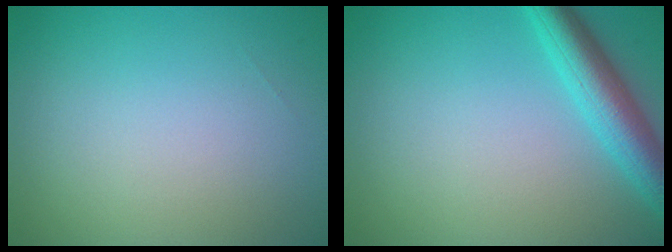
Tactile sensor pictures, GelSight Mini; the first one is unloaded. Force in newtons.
{"total": 4.5, "press": 4.5, "slide": 0.2}